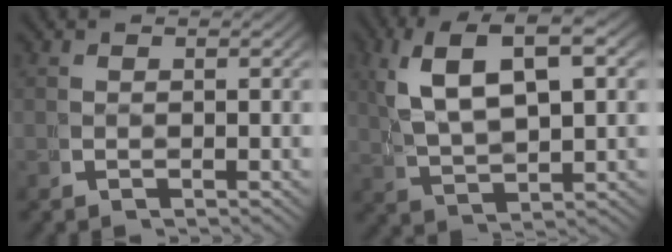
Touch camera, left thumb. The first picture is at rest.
{"total": 8.1, "force": [3.4, 3.8, 6.3], "torque": [-0.128, 0.005, 0.072]}